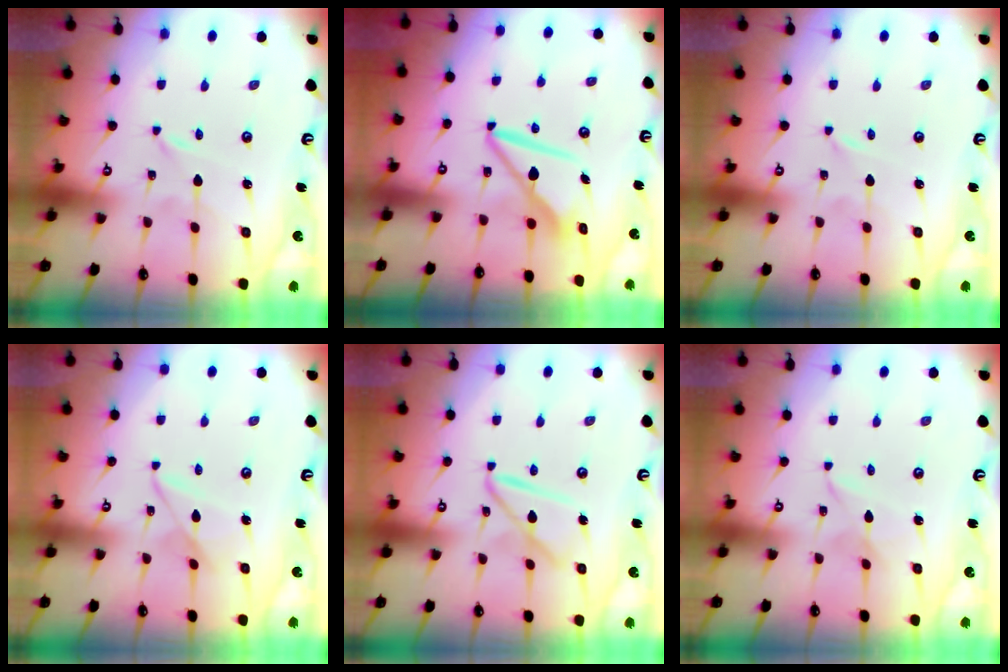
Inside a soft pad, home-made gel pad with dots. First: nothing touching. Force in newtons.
{"total": 9.0, "press": 8.9, "slide": 1.0}
{"total": 0.0}
{"total": 7.0, "press": 7.0, "slide": 0.4}
{"total": 11.7, "press": 11.7, "slide": 1.0}
{"total": 2.2, "press": 2.2, "slide": 0.3}